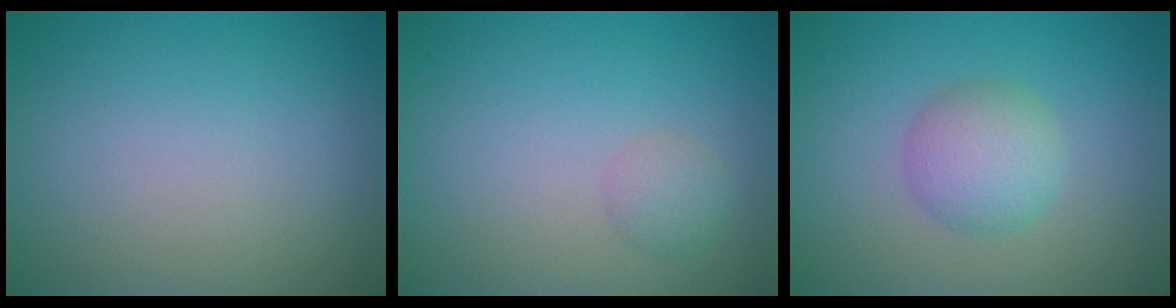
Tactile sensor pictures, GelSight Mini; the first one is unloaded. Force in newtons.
{"total": 1.4, "press": 1.4, "slide": 0.1}
{"total": 3.3, "press": 3.3, "slide": 0.1}